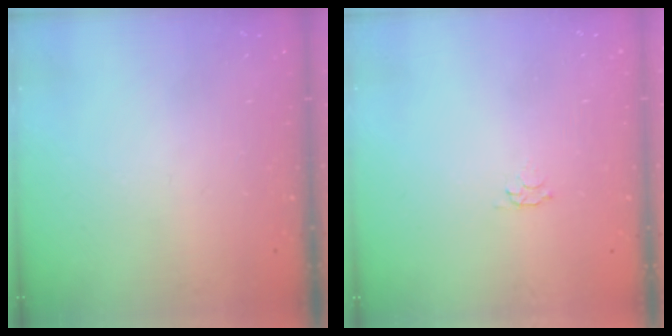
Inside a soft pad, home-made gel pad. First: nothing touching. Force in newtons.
{"total": 2.8, "press": 2.7, "slide": 0.5}